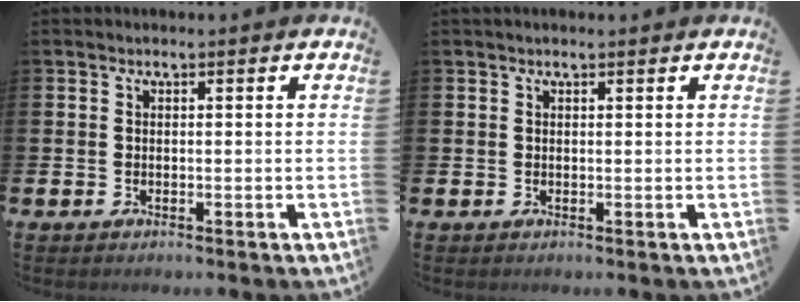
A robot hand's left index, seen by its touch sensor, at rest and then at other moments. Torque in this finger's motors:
{"motor_torque": [0.36, -0.44, 0.18, 0.00]}